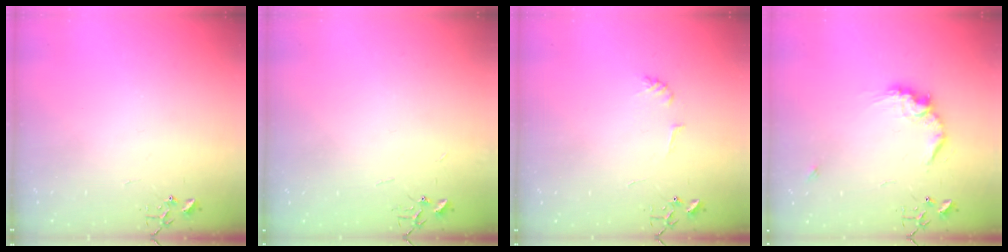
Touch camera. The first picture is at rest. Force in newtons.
{"total": 2.2, "press": 2.2, "slide": 0.3}
{"total": 5.3, "press": 5.3, "slide": 0.6}
{"total": 14.2, "press": 14.1, "slide": 0.9}